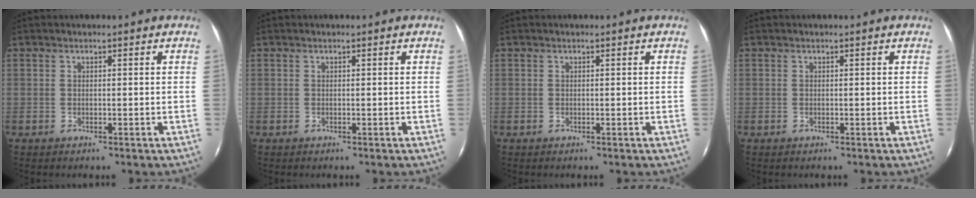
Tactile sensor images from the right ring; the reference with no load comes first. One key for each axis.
{"total": 0.0}
{"total": 0.0}
{"total": 0.0}